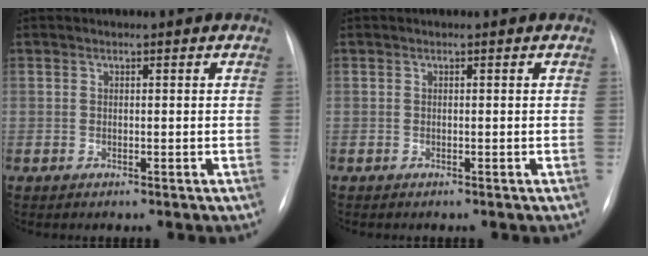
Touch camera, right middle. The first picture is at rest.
{"total": 0.0}